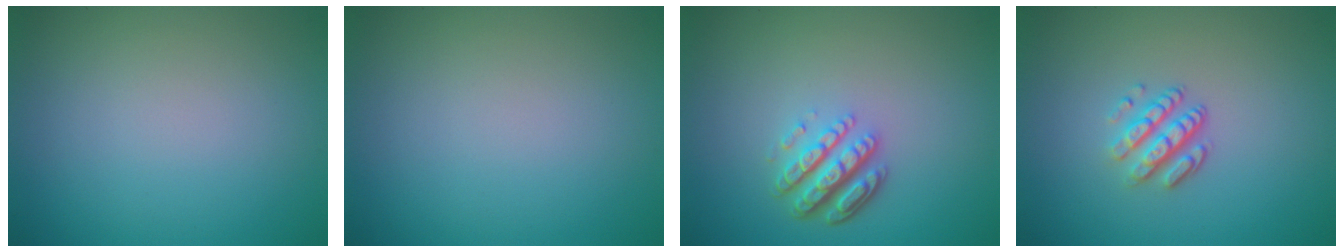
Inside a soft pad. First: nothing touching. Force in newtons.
{"total": 0.0}
{"total": 4.5, "press": 3.3, "slide": 3.1}
{"total": 3.3, "press": 2.3, "slide": 2.3}